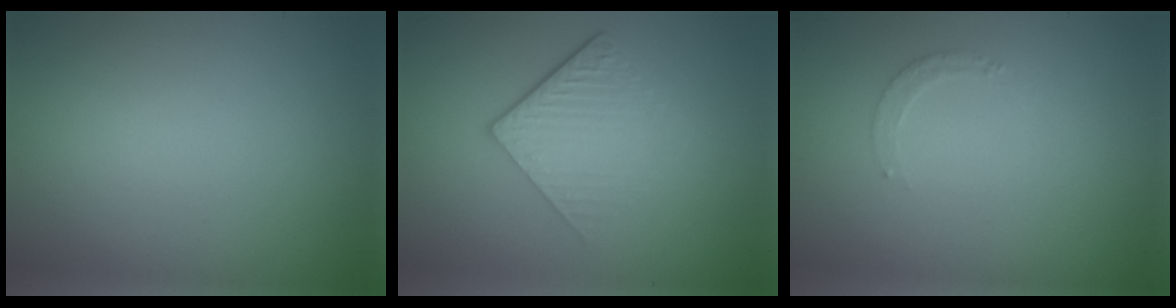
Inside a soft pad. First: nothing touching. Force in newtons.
{"total": 4.4, "press": 2.9, "slide": 3.4}
{"total": 1.3, "press": 1.2, "slide": 0.2}